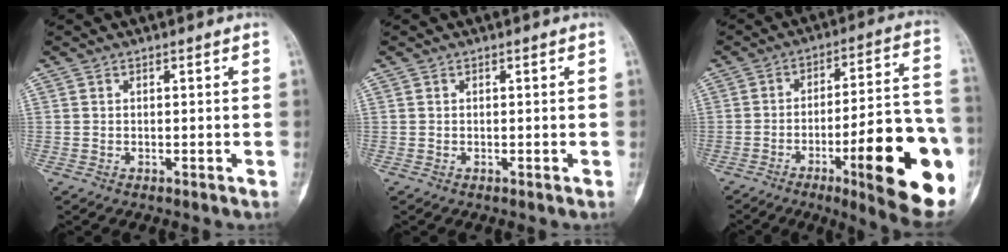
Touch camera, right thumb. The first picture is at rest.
{"total": 0.0}
{"total": 23.9, "force": [-8.5, 5.3, 21.7], "torque": [-0.249, 0.027, -0.114]}